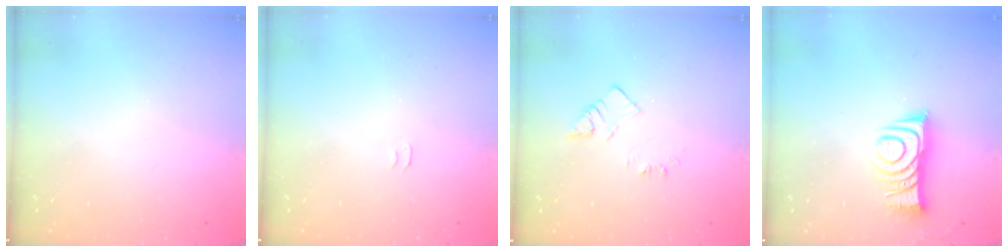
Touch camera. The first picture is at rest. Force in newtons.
{"total": 4.0, "press": 4.0, "slide": 0.6}
{"total": 5.5, "press": 5.4, "slide": 0.7}
{"total": 10.2, "press": 10.2, "slide": 0.4}